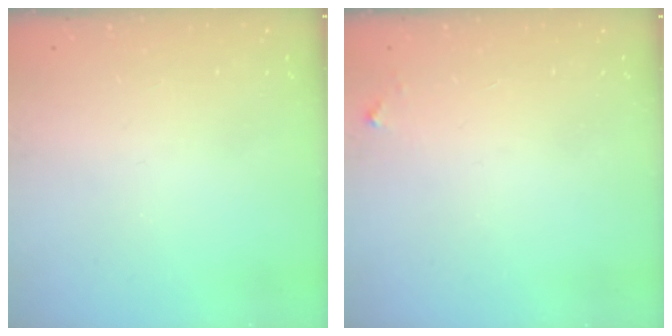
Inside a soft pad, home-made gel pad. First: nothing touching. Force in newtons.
{"total": 2.8, "press": 2.8, "slide": 0.2}